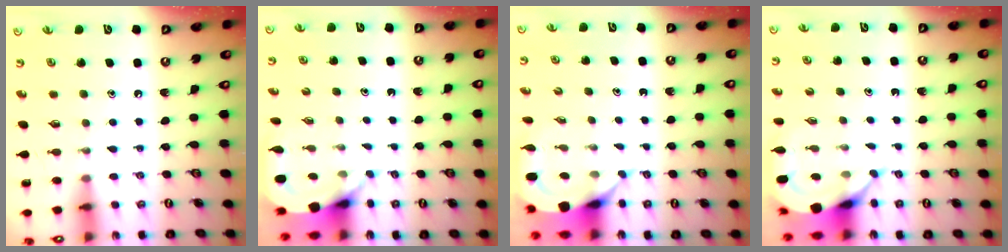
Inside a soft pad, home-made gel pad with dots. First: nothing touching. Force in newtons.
{"total": 3.8, "press": 3.8, "slide": 0.2}
{"total": 6.2, "press": 6.2, "slide": 0.5}
{"total": 5.0, "press": 5.0, "slide": 0.3}